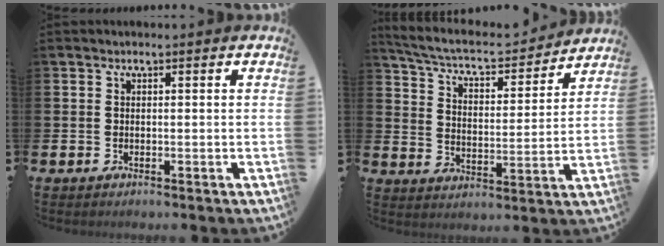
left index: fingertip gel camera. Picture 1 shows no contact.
{"total": 6.3, "force": [5.8, 1.5, 2.1], "torque": [-0.073, -0.043, 0.094]}